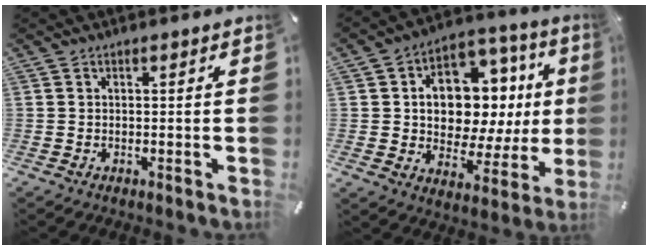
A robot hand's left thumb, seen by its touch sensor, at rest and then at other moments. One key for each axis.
{"total": 14.4, "fx": 2.8, "fy": 10.8, "fz": 9.2, "tx": -0.124, "ty": -0.030, "tz": 0.052}